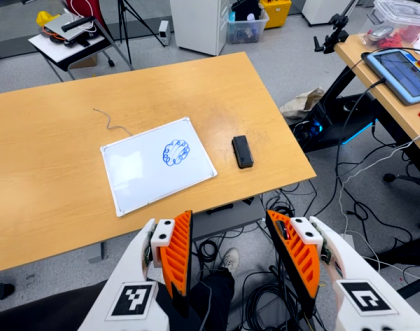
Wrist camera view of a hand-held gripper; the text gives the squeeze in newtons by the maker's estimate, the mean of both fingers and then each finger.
{"total": 0.0}